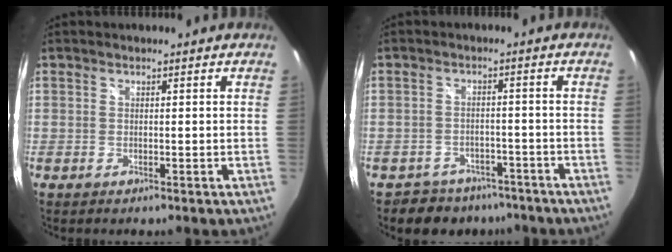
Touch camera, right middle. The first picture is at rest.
{"total": 8.0, "force": [-6.4, 4.7, 1.0], "torque": [-0.028, 0.017, -0.086]}